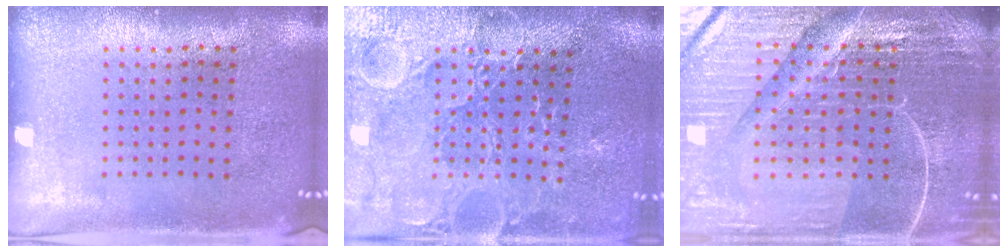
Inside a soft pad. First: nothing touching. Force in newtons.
{"total": 3.8, "press": 3.6, "slide": 1.1}
{"total": 5.9, "press": 5.4, "slide": 2.5}